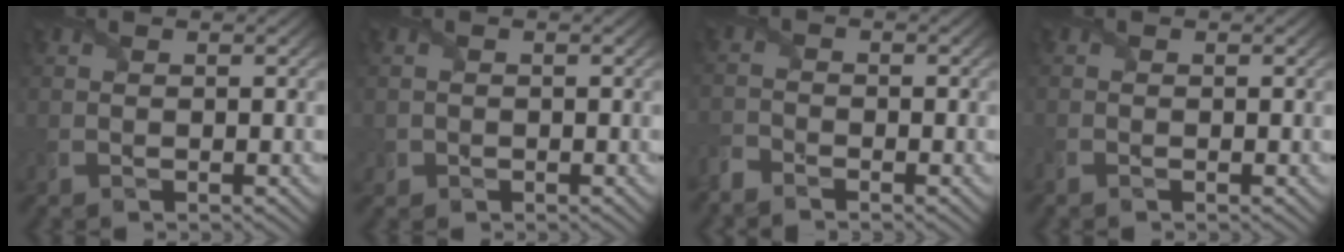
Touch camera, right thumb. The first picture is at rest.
{"total": 1.2, "force": [-0.5, 1.1, 0.1], "torque": [0.000, -0.008, -0.013]}
{"total": 2.5, "force": [-2.4, 0.5, 0.5], "torque": [-0.015, -0.010, -0.062]}
{"total": 0.8, "force": [-0.7, 0.3, 0.2], "torque": [-0.008, -0.007, -0.015]}